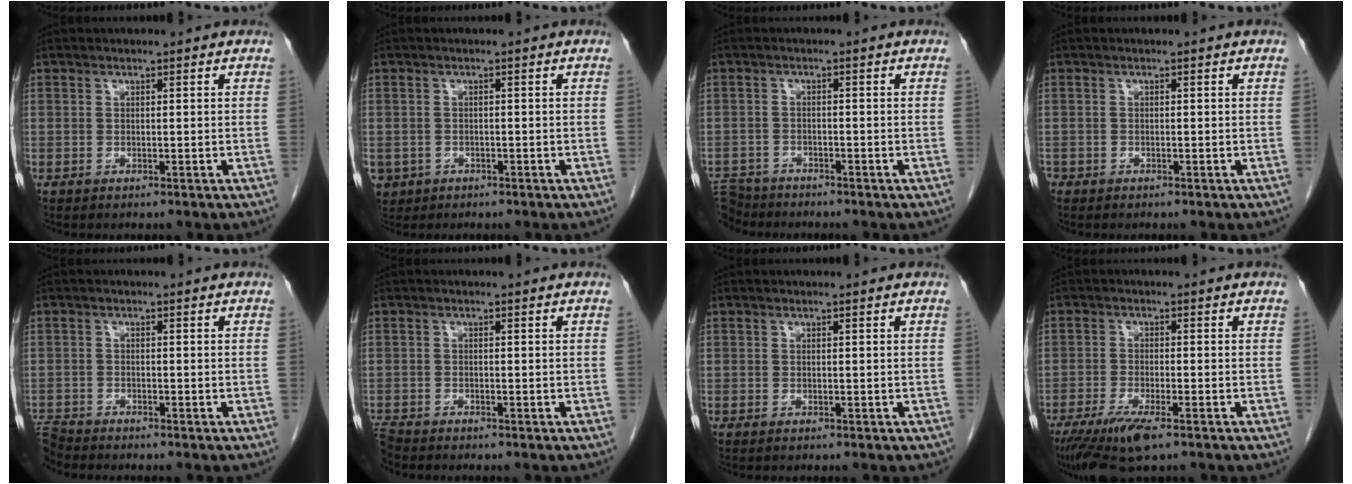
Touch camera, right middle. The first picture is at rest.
{"total": 4.1, "force": [-2.1, 3.5, 0.9], "torque": [-0.019, 0.002, -0.030]}
{"total": 5.9, "force": [-5.6, 2.1, 0.2], "torque": [-0.008, -0.002, -0.103]}
{"total": 0.7, "force": [-0.5, 0.5, 0.1], "torque": [-0.009, 0.002, -0.010]}
{"total": 3.5, "force": [-3.5, 0.2, -0.1], "torque": [0.003, -0.014, -0.067]}
{"total": 2.1, "force": [-2.1, 0.2, 0.1], "torque": [-0.005, -0.011, -0.039]}
{"total": 0.5, "force": [-0.4, 0.2, 0.3], "torque": [-0.008, 0.000, -0.004]}
{"total": 7.6, "force": [-4.9, 1.2, 5.6], "torque": [-0.102, -0.020, -0.083]}